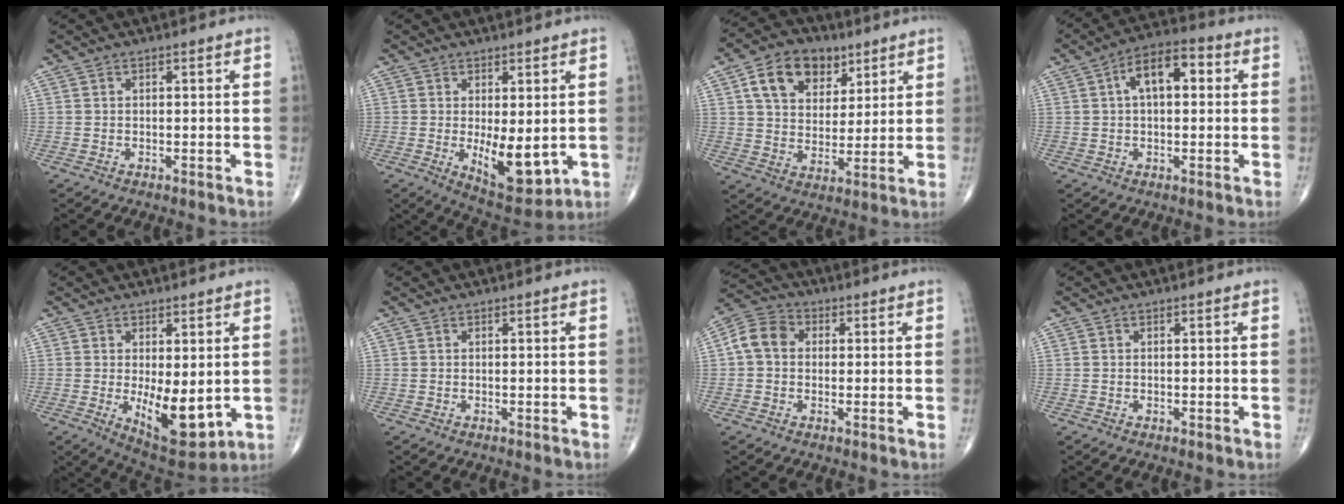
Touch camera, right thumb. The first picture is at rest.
{"total": 9.6, "force": [-1.0, 4.2, 8.6], "torque": [-0.110, -0.024, 0.002]}
{"total": 13.0, "force": [6.1, 8.9, 7.2], "torque": [-0.089, -0.015, 0.106]}
{"total": 9.5, "force": [2.0, 4.9, 7.8], "torque": [-0.119, 0.027, 0.022]}
{"total": 10.7, "force": [-1.1, 4.6, 9.6], "torque": [-0.127, -0.027, 0.001]}
{"total": 0.0}
{"total": 6.9, "force": [0.6, 5.4, 4.2], "torque": [-0.073, 0.021, 0.002]}
{"total": 0.0}